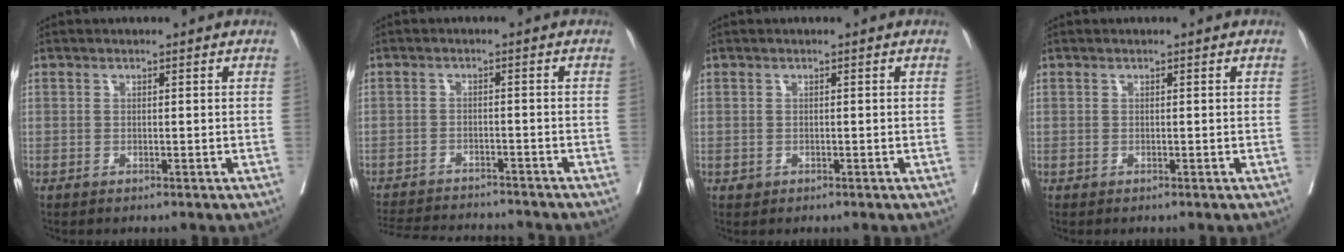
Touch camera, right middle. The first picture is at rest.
{"total": 13.2, "force": [-12.4, 2.2, 3.9], "torque": [-0.076, -0.002, -0.171]}
{"total": 0.6, "force": [-0.2, 0.6, 0.1], "torque": [-0.002, 0.002, -0.001]}
{"total": 0.0}